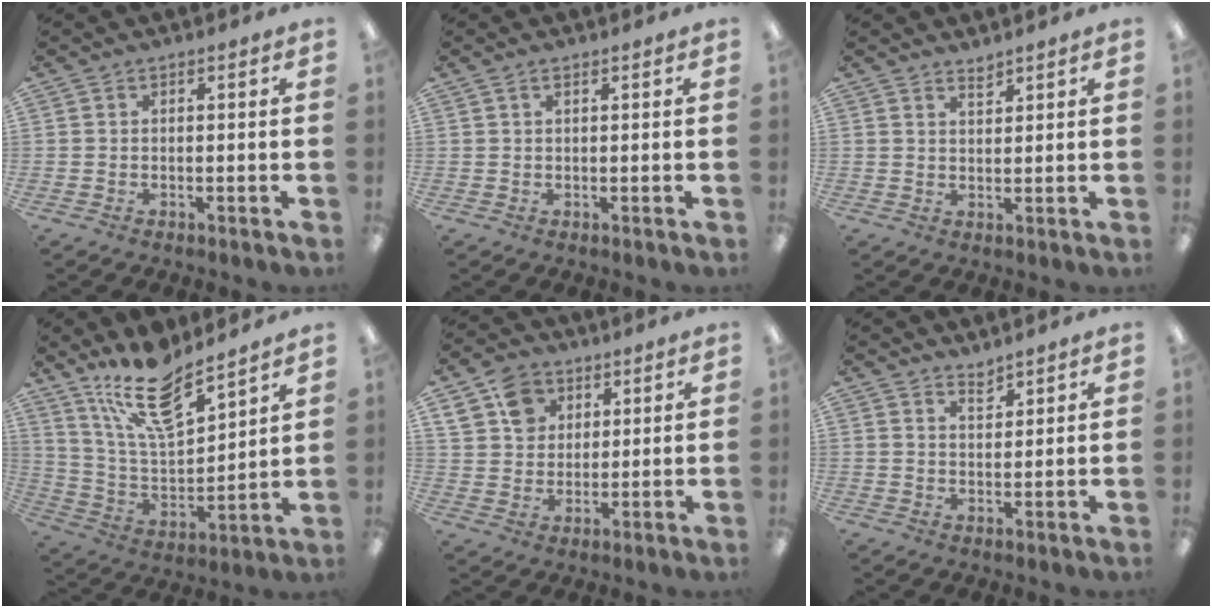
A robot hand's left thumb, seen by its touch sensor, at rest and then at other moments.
{"total": 1.2, "force": [0.7, 0.4, 0.9], "torque": [-0.019, 0.002, 0.011]}
{"total": 2.1, "force": [2.0, 0.3, 0.2], "torque": [0.002, -0.012, 0.037]}
{"total": 17.2, "force": [13.2, 5.7, 9.3], "torque": [-0.179, -0.076, 0.230]}
{"total": 10.0, "force": [5.2, 7.8, 3.5], "torque": [-0.064, -0.009, 0.101]}
{"total": 2.8, "force": [2.7, 0.6, 0.4], "torque": [-0.005, -0.019, 0.049]}